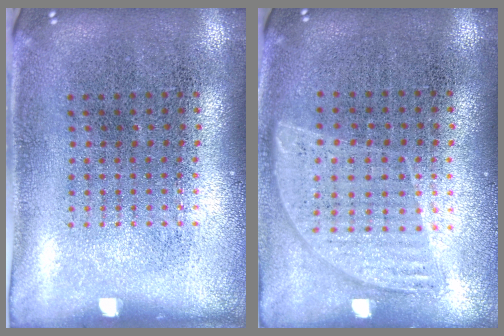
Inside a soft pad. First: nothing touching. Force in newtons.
{"total": 0.9, "press": 0.8, "slide": 0.3}